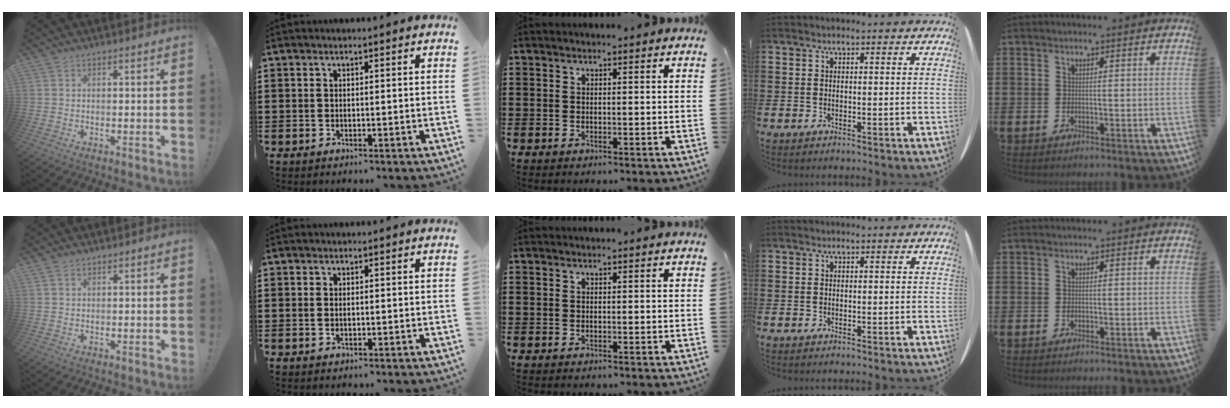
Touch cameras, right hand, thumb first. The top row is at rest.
{"thumb": {"total": 1.3, "force": [1.0, 0.8, 0.2], "torque": [0.002, -0.002, 0.019]}, "index": {"total": 1.0, "force": [0.0, 0.4, 0.9], "torque": [-0.020, 0.001, 0.000]}}